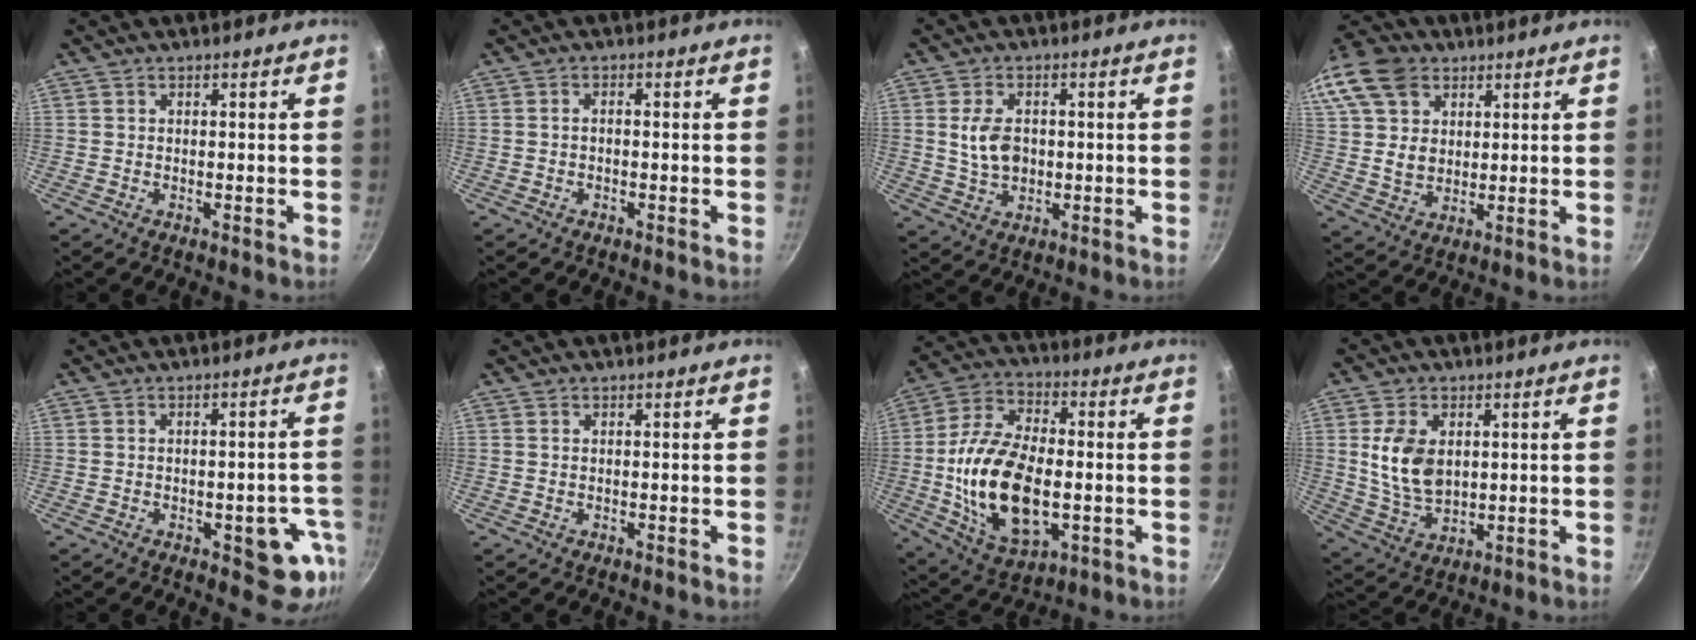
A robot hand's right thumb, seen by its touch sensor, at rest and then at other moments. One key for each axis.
{"total": 1.2, "fx": -0.4, "fy": 0.7, "fz": 0.9, "tx": -0.018, "ty": 0.012, "tz": -0.006}
{"total": 6.8, "fx": 0.4, "fy": 4.7, "fz": 4.9, "tx": -0.078, "ty": 0.000, "tz": 0.009}
{"total": 21.6, "fx": 9.8, "fy": 15.8, "fz": 11.0, "tx": -0.256, "ty": 0.020, "tz": 0.181}
{"total": 9.0, "fx": -3.3, "fy": 4.2, "fz": 7.2, "tx": -0.033, "ty": 0.017, "tz": -0.040}
{"total": 0.0}
{"total": 21.1, "fx": -2.4, "fy": 11.7, "fz": 17.4, "tx": -0.320, "ty": 0.014, "tz": -0.037}
{"total": 10.5, "fx": 1.8, "fy": 6.8, "fz": 7.7, "tx": -0.135, "ty": -0.018, "tz": 0.044}